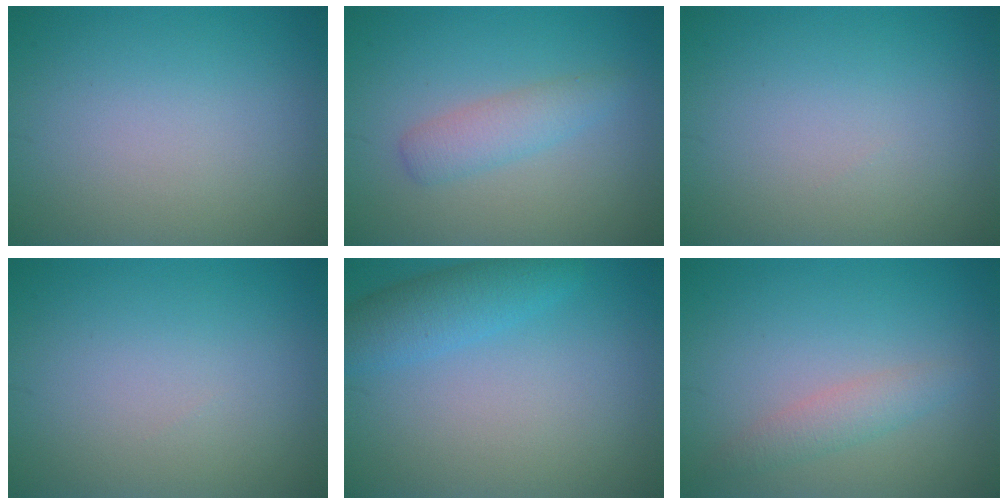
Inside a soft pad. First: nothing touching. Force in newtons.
{"total": 2.4, "press": 2.4, "slide": 0.0}
{"total": 0.0}
{"total": 0.0}
{"total": 3.5, "press": 3.5, "slide": 0.1}
{"total": 2.0, "press": 2.0, "slide": 0.1}